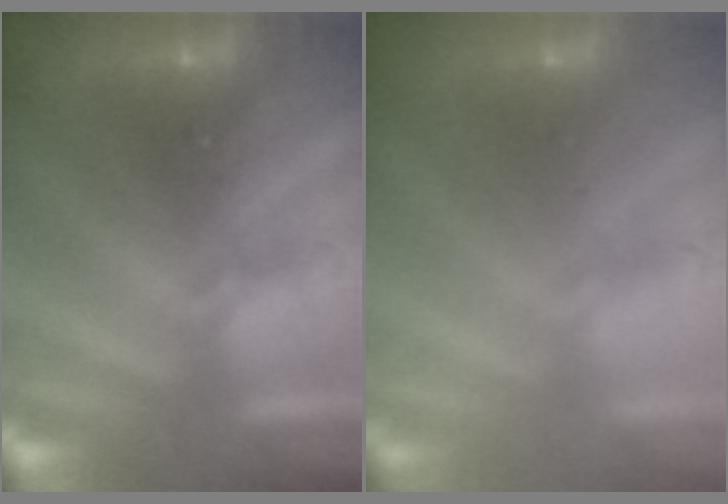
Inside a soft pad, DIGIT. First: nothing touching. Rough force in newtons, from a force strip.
{"total": 2.9}